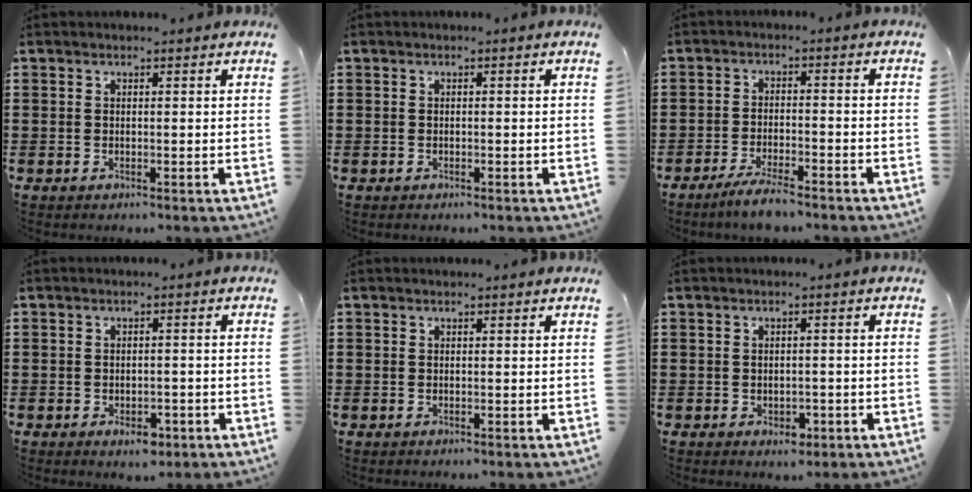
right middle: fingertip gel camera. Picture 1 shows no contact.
{"total": 0.0}
{"total": 4.3, "force": [-3.7, 0.4, 2.2], "torque": [-0.050, -0.005, -0.072]}
{"total": 2.6, "force": [-1.5, 1.5, 1.6], "torque": [-0.027, 0.002, -0.028]}
{"total": 0.0}
{"total": 1.7, "force": [-0.6, 1.4, 0.9], "torque": [-0.011, -0.002, -0.015]}